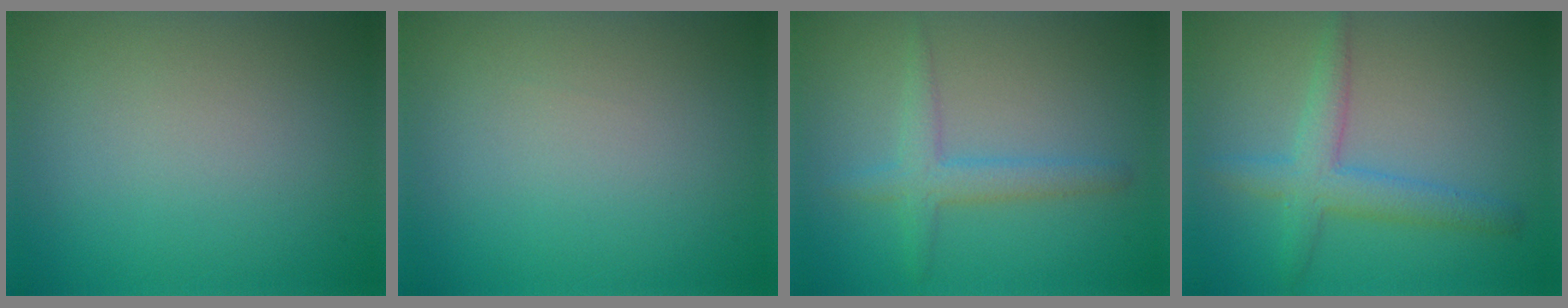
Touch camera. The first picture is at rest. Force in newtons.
{"total": 0.0}
{"total": 2.6, "press": 2.6, "slide": 0.1}
{"total": 3.4, "press": 3.4, "slide": 0.2}